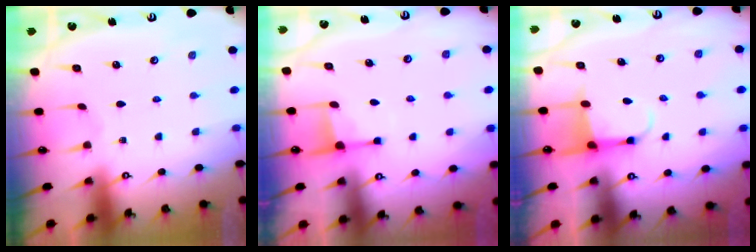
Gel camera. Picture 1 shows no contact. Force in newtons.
{"total": 2.7, "press": 2.6, "slide": 0.7}
{"total": 4.0, "press": 3.8, "slide": 1.2}